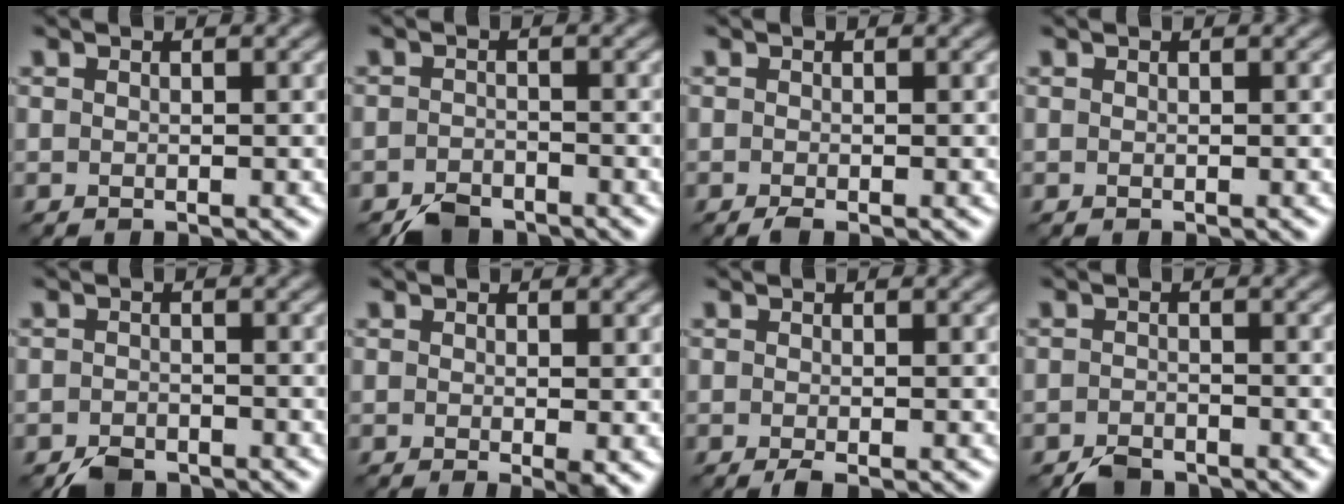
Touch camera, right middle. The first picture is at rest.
{"total": 2.9, "force": [-2.5, 1.2, 0.8], "torque": [-0.013, -0.001, -0.052]}
{"total": 0.9, "force": [-0.6, 0.0, 0.6], "torque": [-0.016, -0.002, -0.014]}
{"total": 0.0}
{"total": 2.3, "force": [-1.9, 1.0, 0.7], "torque": [-0.013, 0.000, -0.040]}
{"total": 1.7, "force": [-0.3, 0.1, 1.7], "torque": [-0.022, -0.008, -0.005]}
{"total": 1.0, "force": [-0.6, 0.0, 0.8], "torque": [-0.019, -0.004, -0.013]}
{"total": 2.5, "force": [-2.2, 0.9, 0.7], "torque": [-0.012, 0.000, -0.044]}